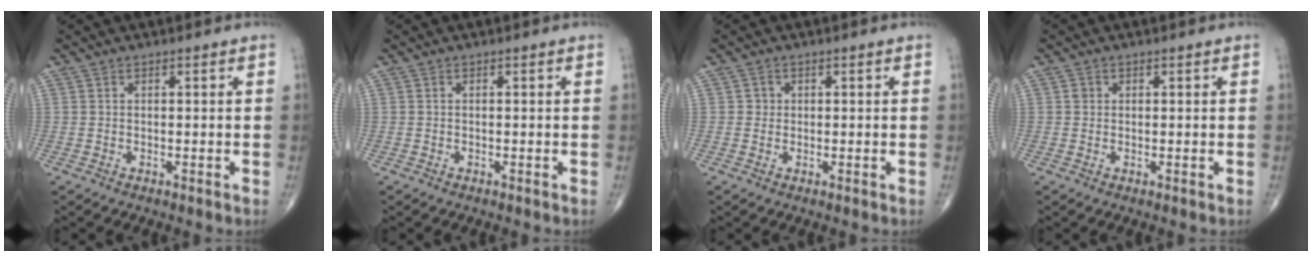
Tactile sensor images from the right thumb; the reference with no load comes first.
{"total": 0.0}
{"total": 1.2, "force": [0.1, 1.2, 0.2], "torque": [0.005, 0.003, 0.000]}
{"total": 0.8, "force": [0.2, 0.8, 0.2], "torque": [0.001, 0.002, 0.003]}